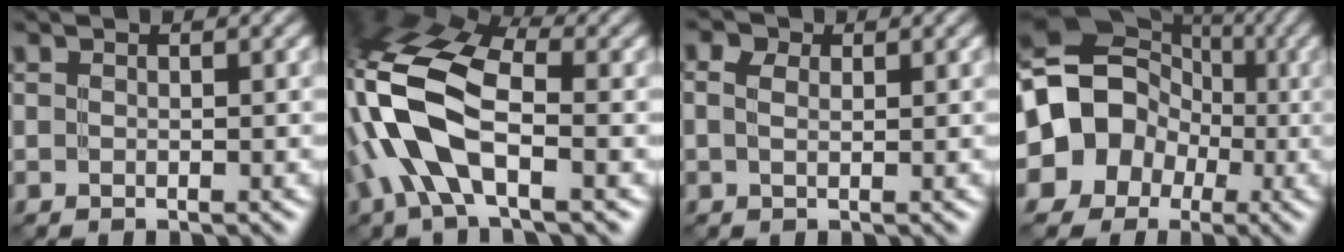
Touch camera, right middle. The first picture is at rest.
{"total": 11.3, "force": [-1.8, 5.2, 9.9], "torque": [-0.234, 0.015, -0.052]}
{"total": 3.0, "force": [1.3, 2.0, 1.9], "torque": [-0.029, 0.015, -0.005]}
{"total": 11.7, "force": [-1.5, 10.2, 5.4], "torque": [-0.076, 0.007, -0.060]}